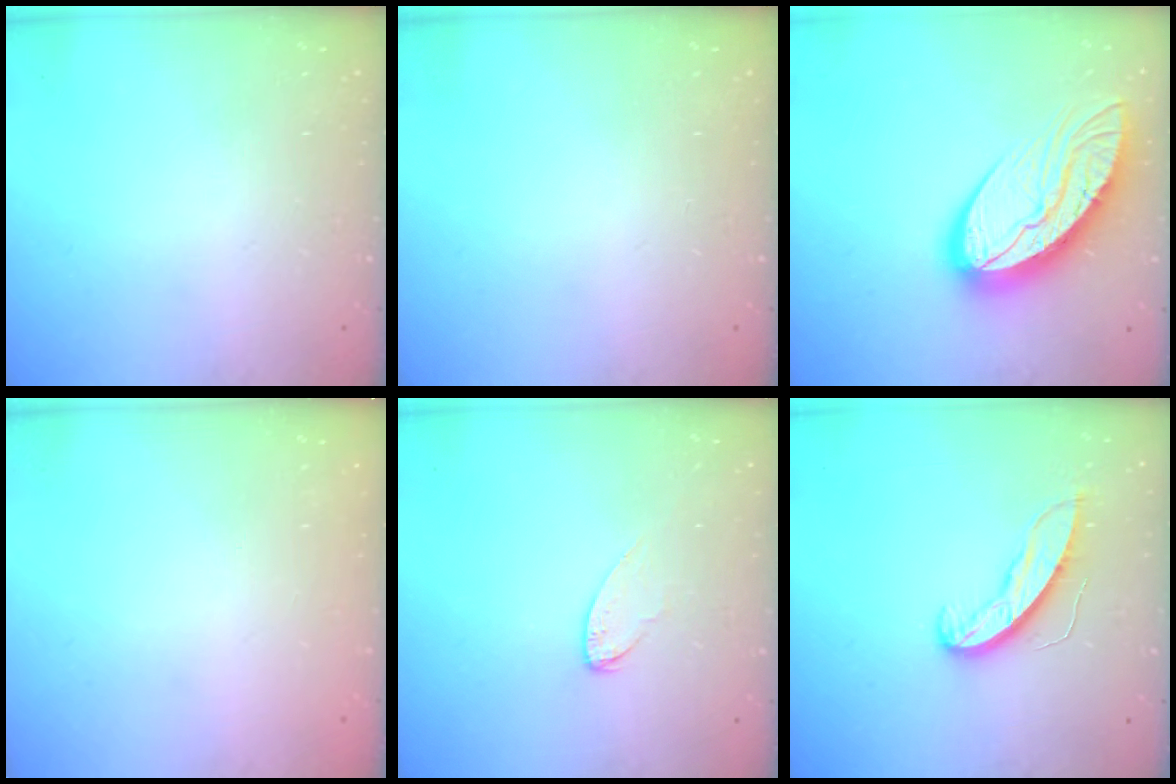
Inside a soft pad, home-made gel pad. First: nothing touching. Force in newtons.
{"total": 0.0}
{"total": 16.2, "press": 16.2, "slide": 1.4}
{"total": 0.0}
{"total": 6.6, "press": 6.5, "slide": 0.4}
{"total": 9.0, "press": 9.0, "slide": 0.3}